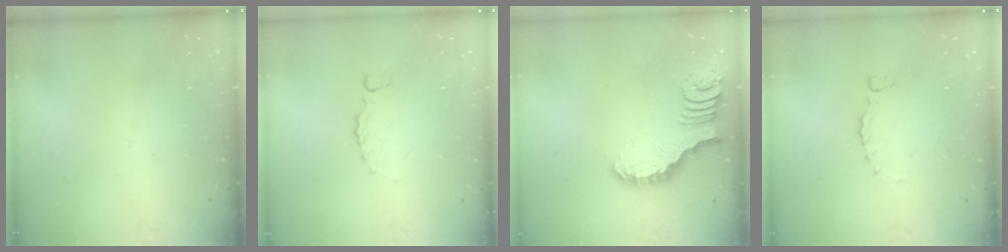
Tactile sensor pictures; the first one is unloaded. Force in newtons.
{"total": 0.0}
{"total": 2.7, "press": 2.7, "slide": 0.2}
{"total": 0.0}